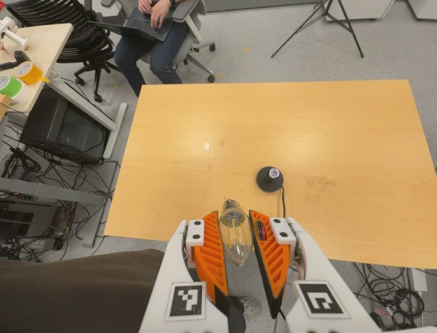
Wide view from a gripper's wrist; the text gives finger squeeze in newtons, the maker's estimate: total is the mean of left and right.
{"total": 13.5, "left": 14.2, "right": 12.7}